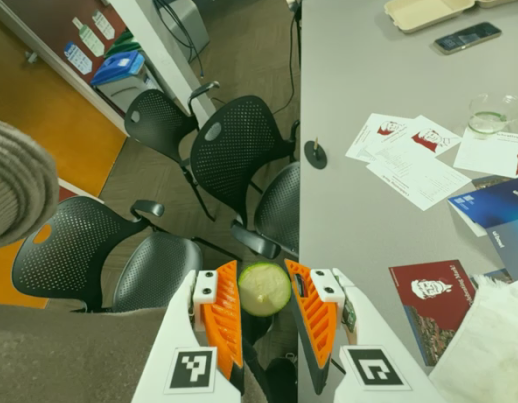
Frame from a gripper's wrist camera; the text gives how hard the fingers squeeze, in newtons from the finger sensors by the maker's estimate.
{"total": 9.8, "left": 9.9, "right": 9.7}